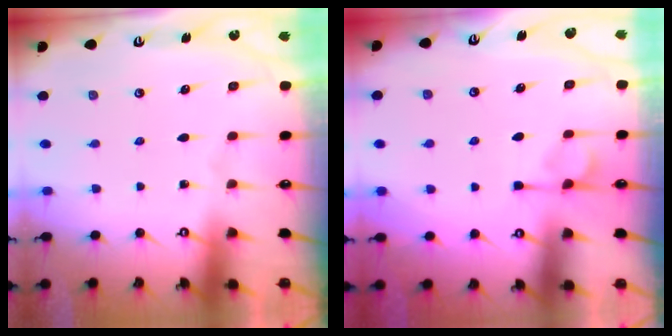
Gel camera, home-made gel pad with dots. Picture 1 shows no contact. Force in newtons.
{"total": 1.2, "press": 0.6, "slide": 1.1}